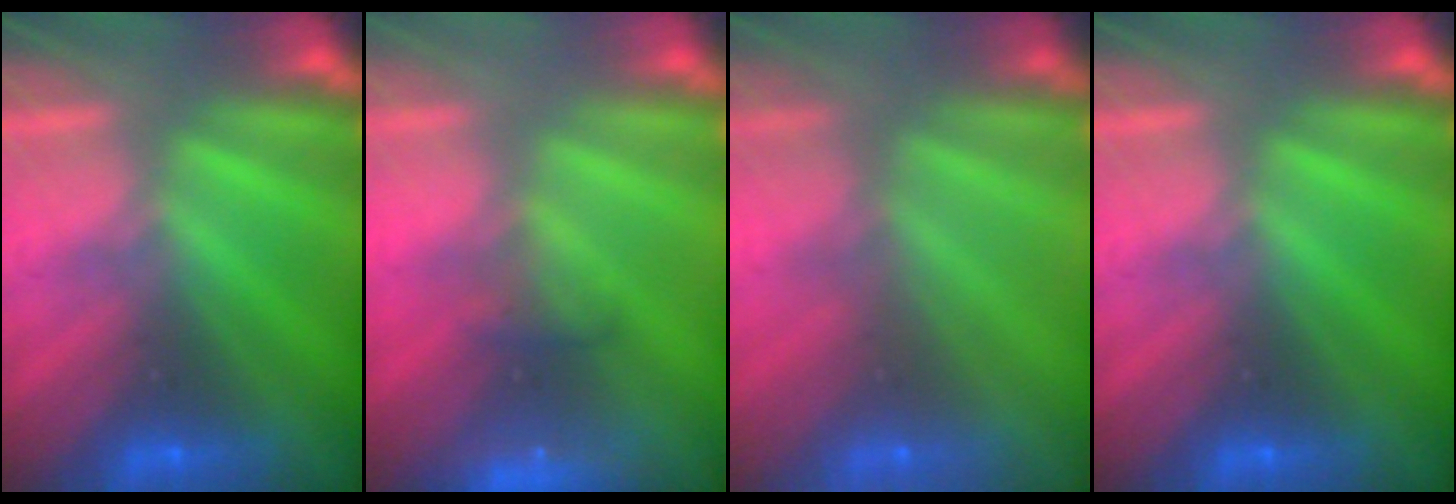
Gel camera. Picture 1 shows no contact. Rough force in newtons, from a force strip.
{"total": 6.7}
{"total": 8.3}
{"total": 0.0}